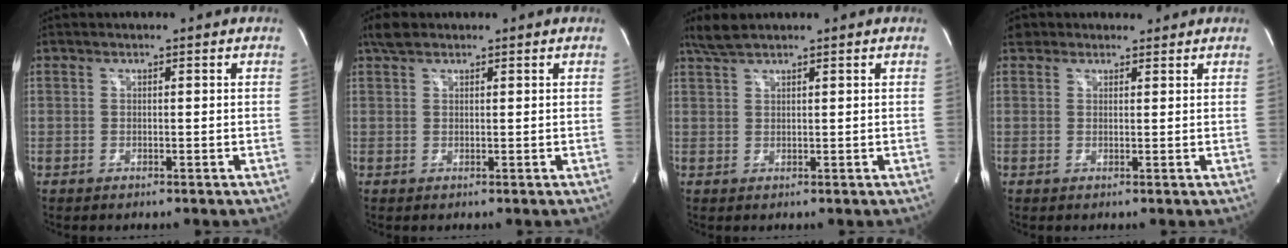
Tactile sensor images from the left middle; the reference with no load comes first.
{"total": 2.2, "force": [1.8, 0.9, 1.0], "torque": [-0.024, 0.013, 0.033]}
{"total": 2.8, "force": [2.5, 0.1, 1.3], "torque": [-0.038, 0.011, 0.055]}
{"total": 3.4, "force": [2.7, 2.0, 0.3], "torque": [-0.004, 0.026, 0.040]}